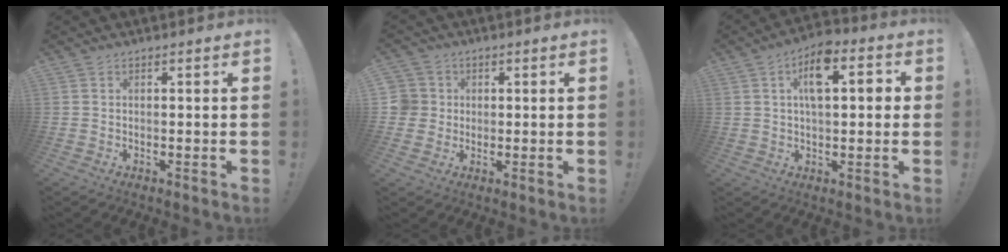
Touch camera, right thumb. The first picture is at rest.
{"total": 5.4, "force": [0.5, 5.2, 1.3], "torque": [-0.039, 0.002, 0.010]}
{"total": 10.7, "force": [2.6, 5.2, 8.9], "torque": [-0.126, 0.011, 0.042]}